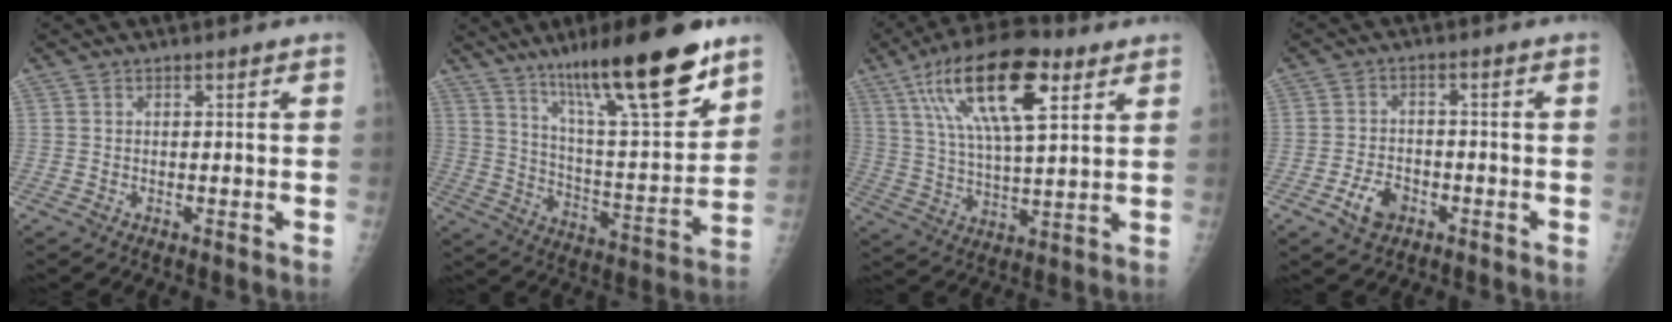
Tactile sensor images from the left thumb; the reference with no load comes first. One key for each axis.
{"total": 22.8, "fx": 14.5, "fy": 4.2, "fz": 17.1, "tx": -0.251, "ty": -0.067, "tz": 0.241}
{"total": 18.6, "fx": 8.5, "fy": 6.6, "fz": 15.2, "tx": -0.258, "ty": -0.013, "tz": 0.148}
{"total": 5.2, "fx": -2.7, "fy": 3.4, "fz": 2.9, "tx": -0.045, "ty": 0.018, "tz": -0.046}